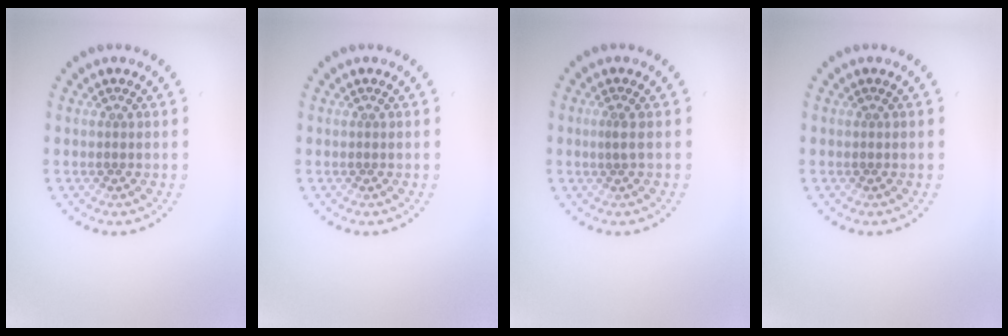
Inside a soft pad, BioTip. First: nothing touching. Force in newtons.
{"total": 0.0}
{"total": 0.7, "press": 0.4, "slide": 0.6}
{"total": 0.0}